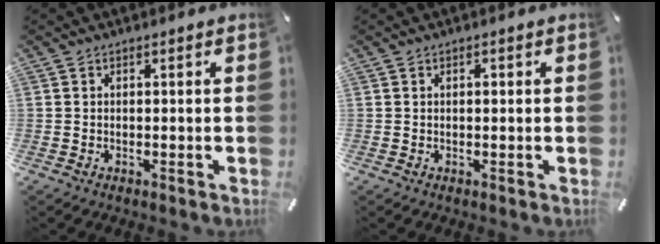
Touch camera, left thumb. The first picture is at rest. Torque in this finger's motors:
{"motor_torque": [0.13, 0.00, -0.01, -0.04, 0.03]}